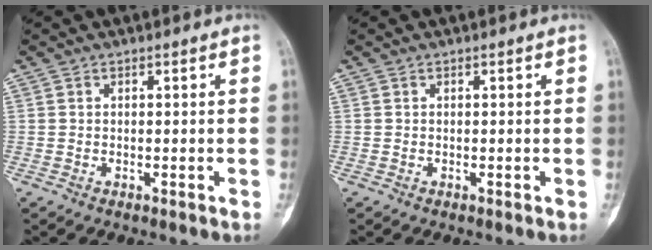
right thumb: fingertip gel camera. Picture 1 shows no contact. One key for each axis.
{"total": 0.0}